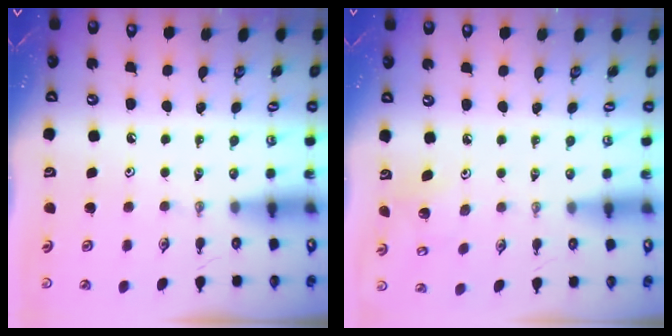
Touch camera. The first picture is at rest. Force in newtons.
{"total": 5.7, "press": 5.7, "slide": 0.4}